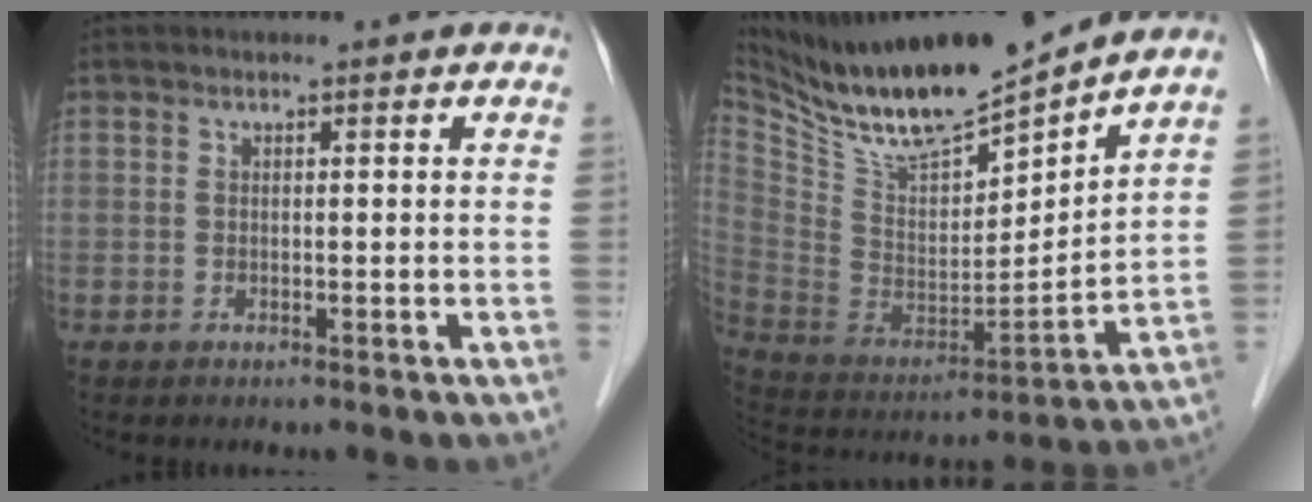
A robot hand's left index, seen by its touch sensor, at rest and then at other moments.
{"total": 18.1, "force": [16.0, 1.6, 8.2], "torque": [-0.164, -0.015, 0.301]}